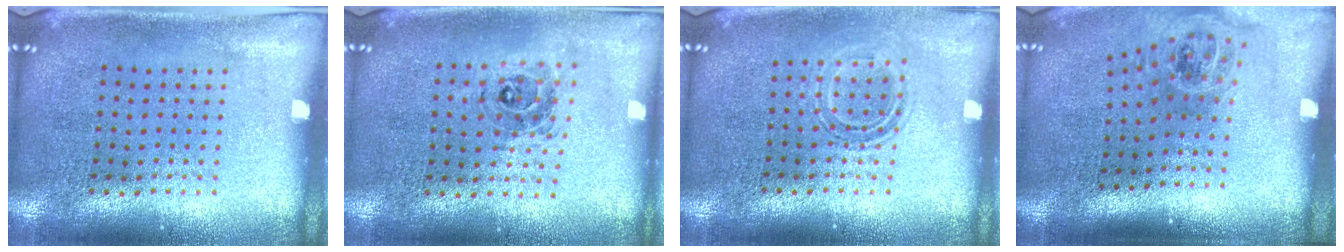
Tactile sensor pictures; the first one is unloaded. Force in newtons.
{"total": 0.5, "press": 0.5, "slide": 0.0}
{"total": 1.3, "press": 1.1, "slide": 0.7}
{"total": 1.3, "press": 1.0, "slide": 0.8}